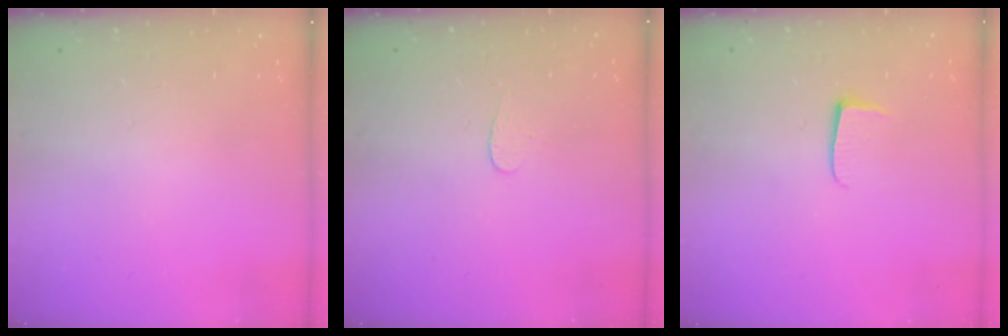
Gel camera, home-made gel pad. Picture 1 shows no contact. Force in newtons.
{"total": 2.7, "press": 2.7, "slide": 0.3}
{"total": 5.4, "press": 5.3, "slide": 0.5}